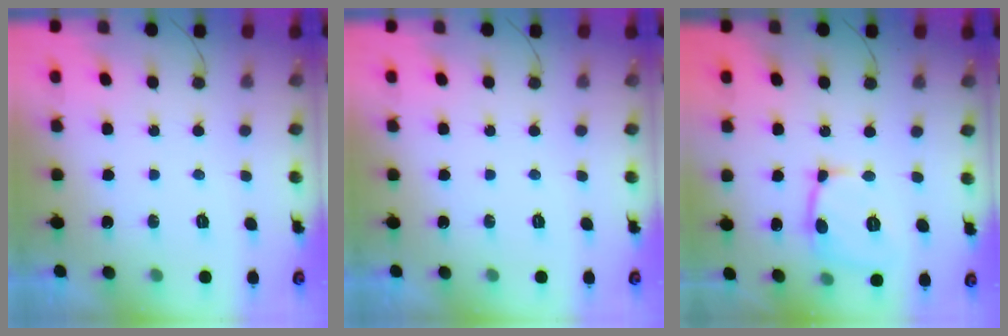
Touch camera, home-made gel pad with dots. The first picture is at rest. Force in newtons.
{"total": 0.0}
{"total": 12.5, "press": 12.4, "slide": 1.2}